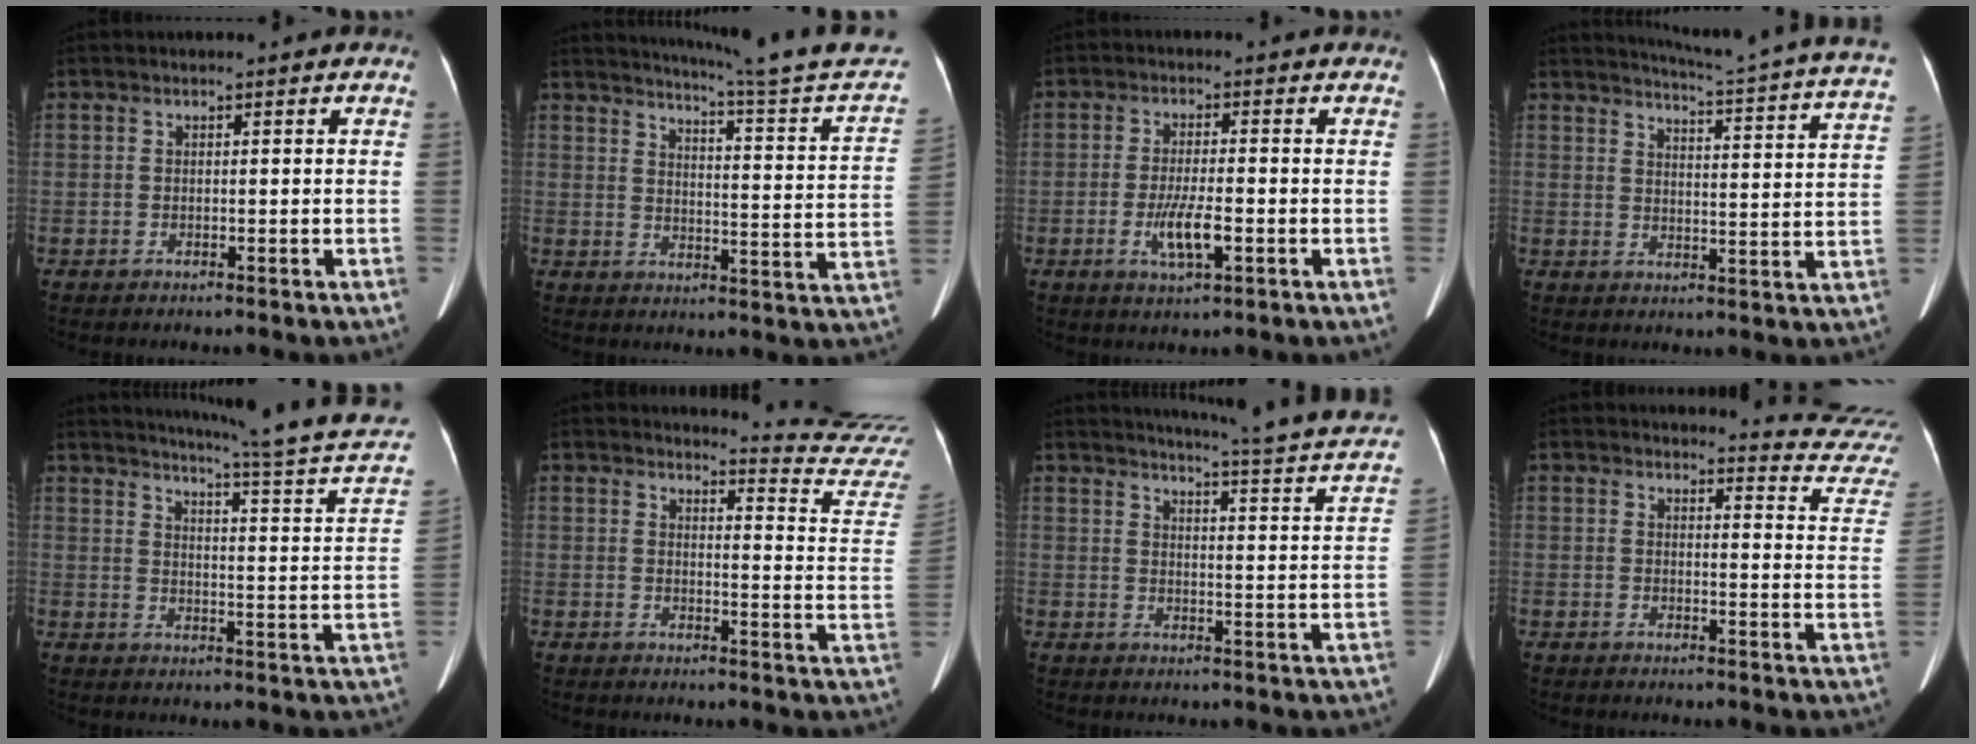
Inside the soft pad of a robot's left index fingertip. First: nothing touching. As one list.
[{"total": 19.4, "force": [17.9, -1.7, 7.3], "torque": [-0.112, -0.084, 0.213]}, {"total": 5.3, "force": [-1.6, 0.9, 4.9], "torque": [-0.100, -0.007, -0.027]}, {"total": 20.8, "force": [19.1, -0.8, 8.3], "torque": [-0.124, -0.081, 0.217]}, {"total": 20.0, "force": [17.6, -1.7, 9.3], "torque": [-0.141, -0.070, 0.208]}, {"total": 14.2, "force": [14.1, -1.6, -0.1], "torque": [0.007, -0.147, 0.133]}, {"total": 20.7, "force": [18.9, -0.1, 8.6], "torque": [-0.121, -0.069, 0.211]}, {"total": 12.1, "force": [12.1, -0.5, -0.1], "torque": [0.020, -0.118, 0.101]}]